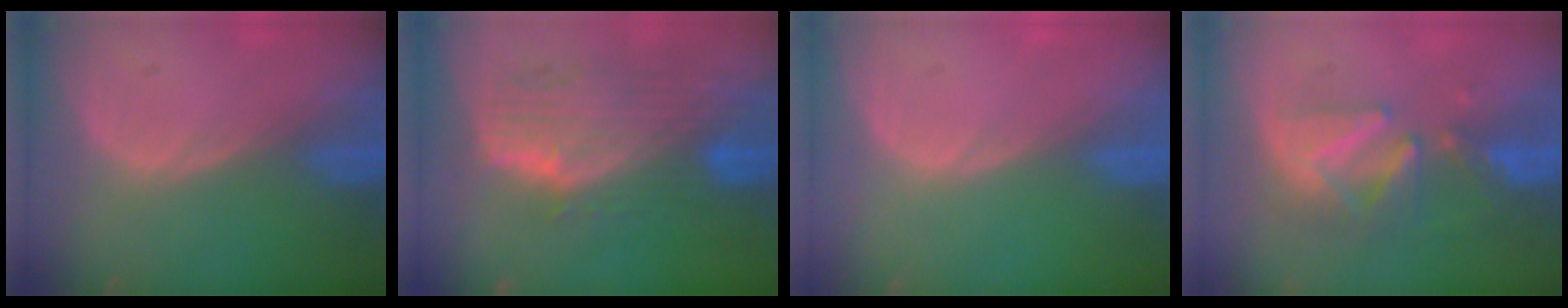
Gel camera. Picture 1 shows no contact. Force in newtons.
{"total": 10.0, "press": 8.9, "slide": 4.7}
{"total": 0.0}
{"total": 8.4, "press": 7.8, "slide": 3.2}